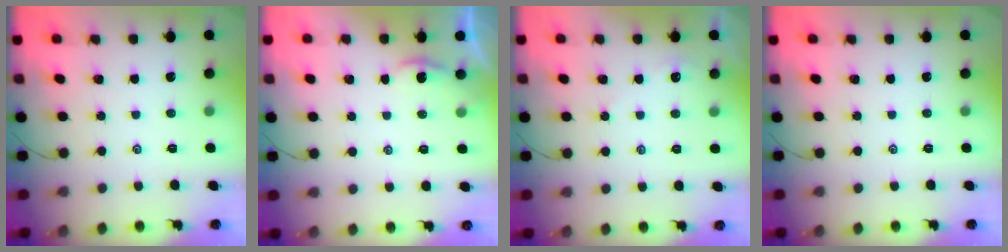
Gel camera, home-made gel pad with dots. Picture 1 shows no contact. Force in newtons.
{"total": 1.2, "press": 1.2, "slide": 0.1}
{"total": 1.4, "press": 1.4, "slide": 0.2}
{"total": 0.0}